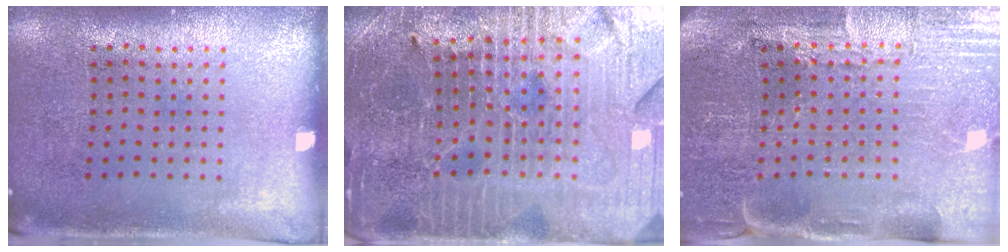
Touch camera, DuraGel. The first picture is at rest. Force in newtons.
{"total": 4.8, "press": 4.5, "slide": 1.6}
{"total": 3.9, "press": 3.8, "slide": 1.1}